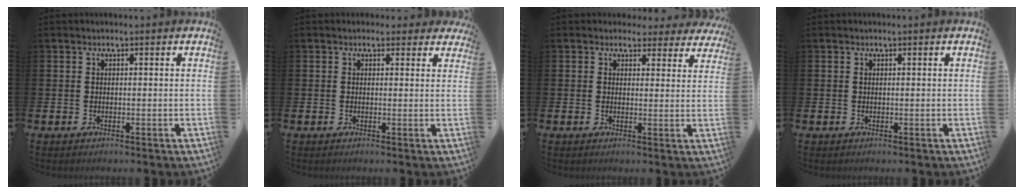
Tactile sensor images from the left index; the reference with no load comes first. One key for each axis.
{"total": 1.2, "fx": 0.7, "fy": 0.9, "fz": 0.2, "tx": 0.003, "ty": 0.007, "tz": 0.011}
{"total": 2.9, "fx": 2.5, "fy": 1.5, "fz": 0.2, "tx": -0.007, "ty": -0.013, "tz": 0.041}
{"total": 0.0}